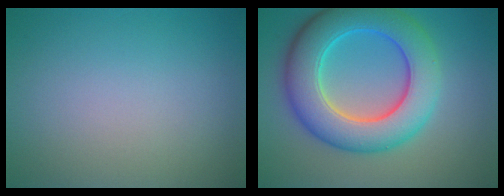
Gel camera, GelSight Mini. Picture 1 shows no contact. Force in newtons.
{"total": 9.4, "press": 9.4, "slide": 0.3}